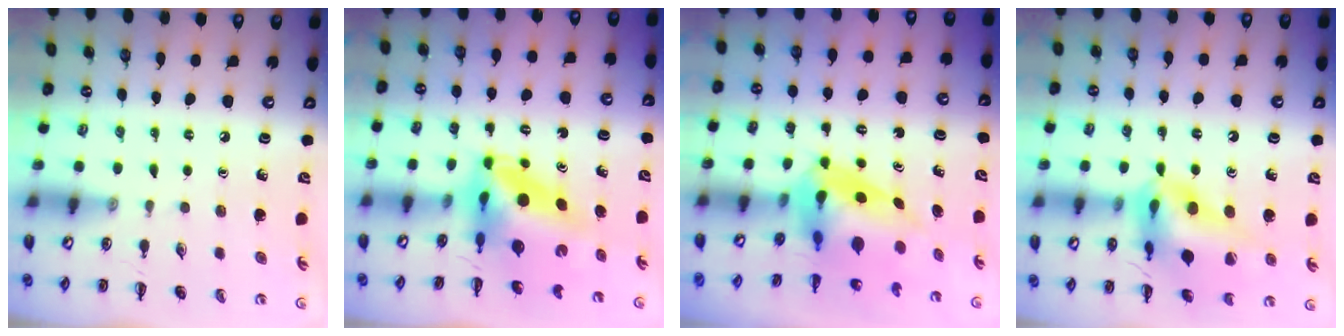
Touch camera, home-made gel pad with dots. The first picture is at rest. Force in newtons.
{"total": 7.3, "press": 7.0, "slide": 2.4}
{"total": 7.1, "press": 6.7, "slide": 2.2}
{"total": 18.0, "press": 17.8, "slide": 2.2}